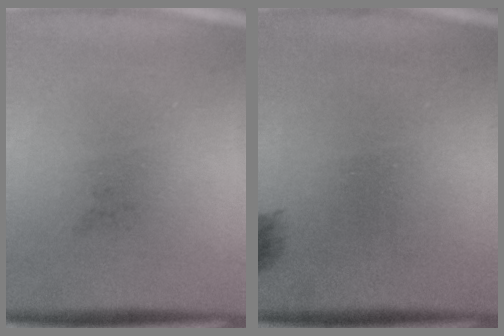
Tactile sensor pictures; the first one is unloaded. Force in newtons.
{"total": 1.1}